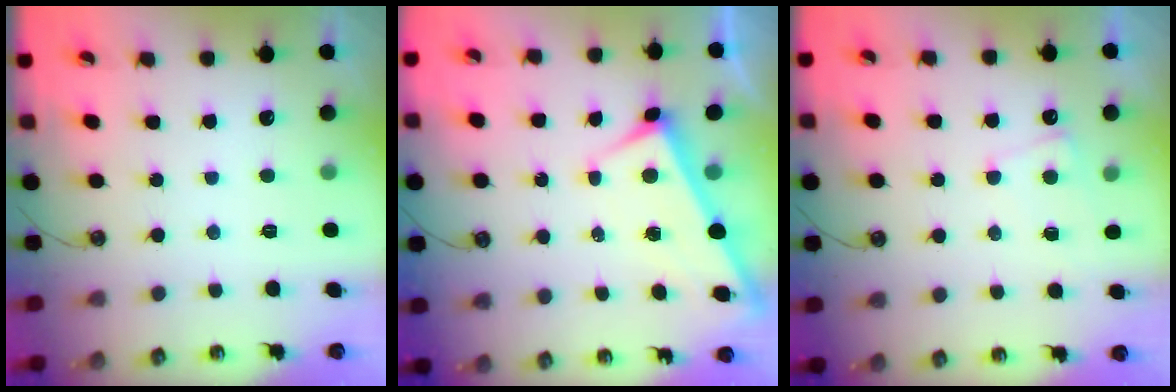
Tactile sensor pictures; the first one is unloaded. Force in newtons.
{"total": 3.0, "press": 3.0, "slide": 0.1}
{"total": 1.0, "press": 0.7, "slide": 0.7}